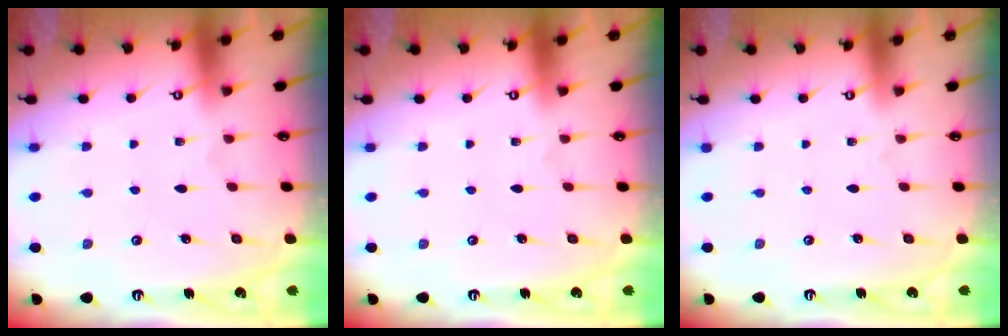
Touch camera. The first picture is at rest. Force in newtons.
{"total": 0.0}
{"total": 0.0}